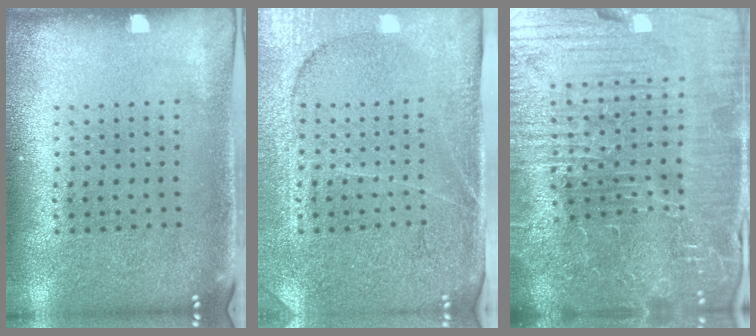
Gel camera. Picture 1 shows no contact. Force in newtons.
{"total": 4.0, "press": 3.6, "slide": 1.7}
{"total": 7.1, "press": 6.5, "slide": 3.0}